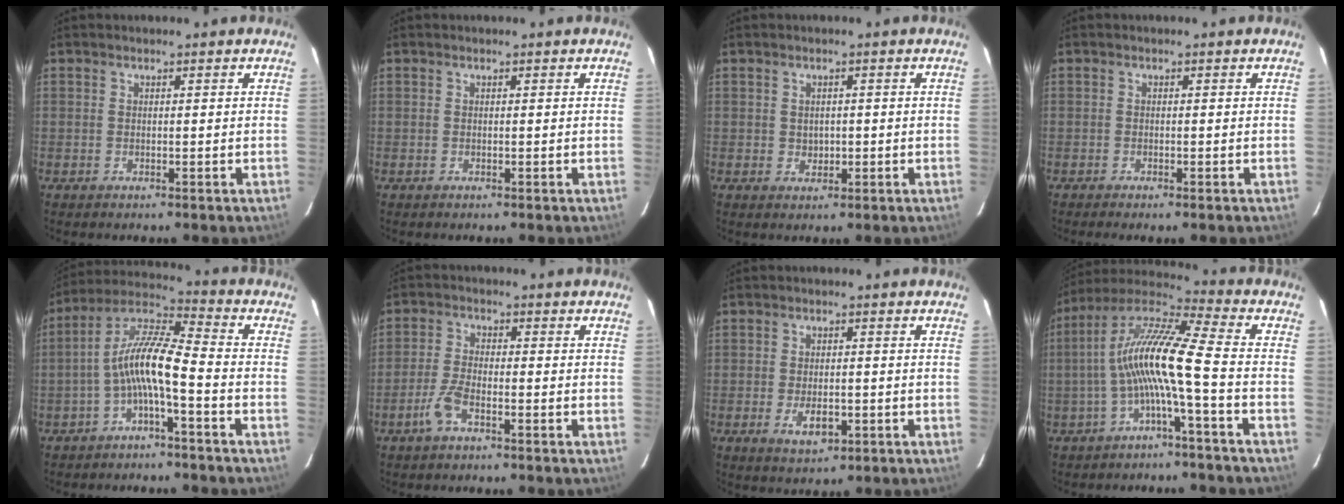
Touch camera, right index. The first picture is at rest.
{"total": 0.0}
{"total": 2.0, "force": [-0.1, 1.8, 0.9], "torque": [-0.011, 0.003, 0.001]}
{"total": 1.0, "force": [-0.9, 0.0, 0.5], "torque": [-0.012, -0.002, -0.015]}
{"total": 9.8, "force": [-3.3, 1.5, 9.1], "torque": [-0.200, 0.019, -0.066]}
{"total": 4.8, "force": [-3.0, 1.3, 3.5], "torque": [-0.086, 0.002, -0.063]}
{"total": 5.0, "force": [-1.7, 2.6, 3.9], "torque": [-0.078, -0.011, -0.025]}
{"total": 12.9, "force": [-2.9, 0.2, 12.6], "torque": [-0.246, 0.015, -0.061]}